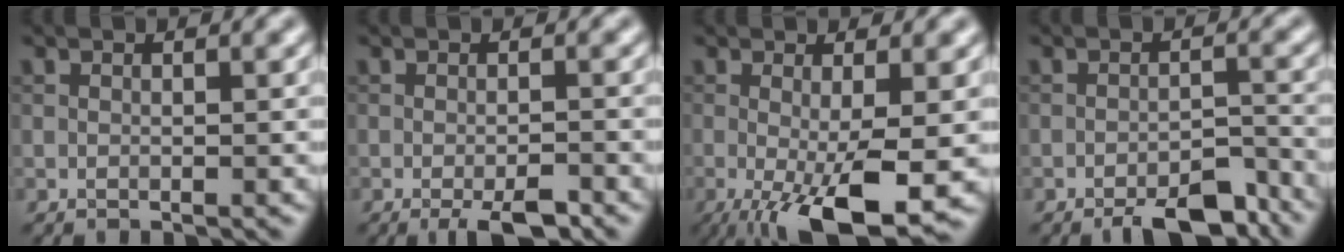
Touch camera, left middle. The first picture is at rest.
{"total": 3.4, "force": [-2.2, 0.7, 2.5], "torque": [-0.041, -0.004, -0.035]}
{"total": 8.3, "force": [-2.6, 1.8, 7.6], "torque": [-0.131, -0.019, -0.037]}
{"total": 5.5, "force": [-4.1, 1.8, 3.1], "torque": [-0.041, -0.001, -0.057]}